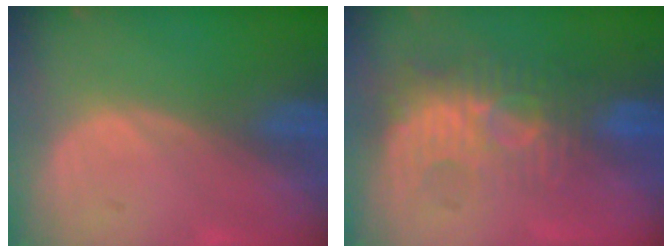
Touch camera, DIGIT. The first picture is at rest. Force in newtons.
{"total": 9.9, "press": 8.5, "slide": 5.0}